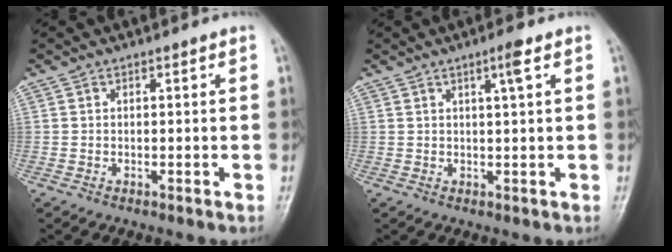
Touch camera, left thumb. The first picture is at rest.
{"total": 2.8, "force": [1.3, 0.0, 2.4], "torque": [-0.043, -0.003, 0.024]}